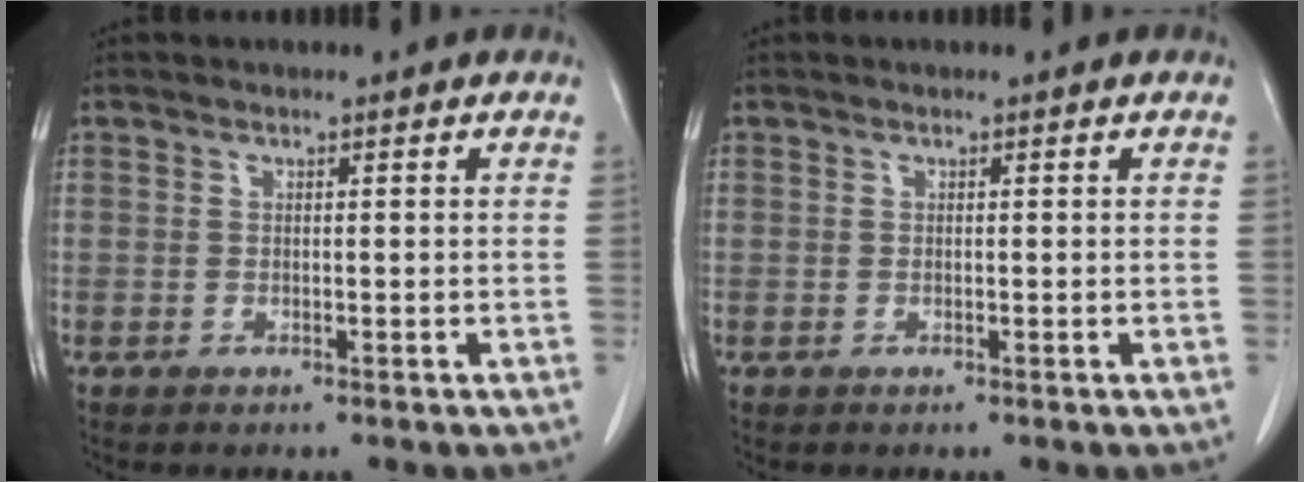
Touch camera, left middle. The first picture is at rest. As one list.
[{"total": 0.0}]